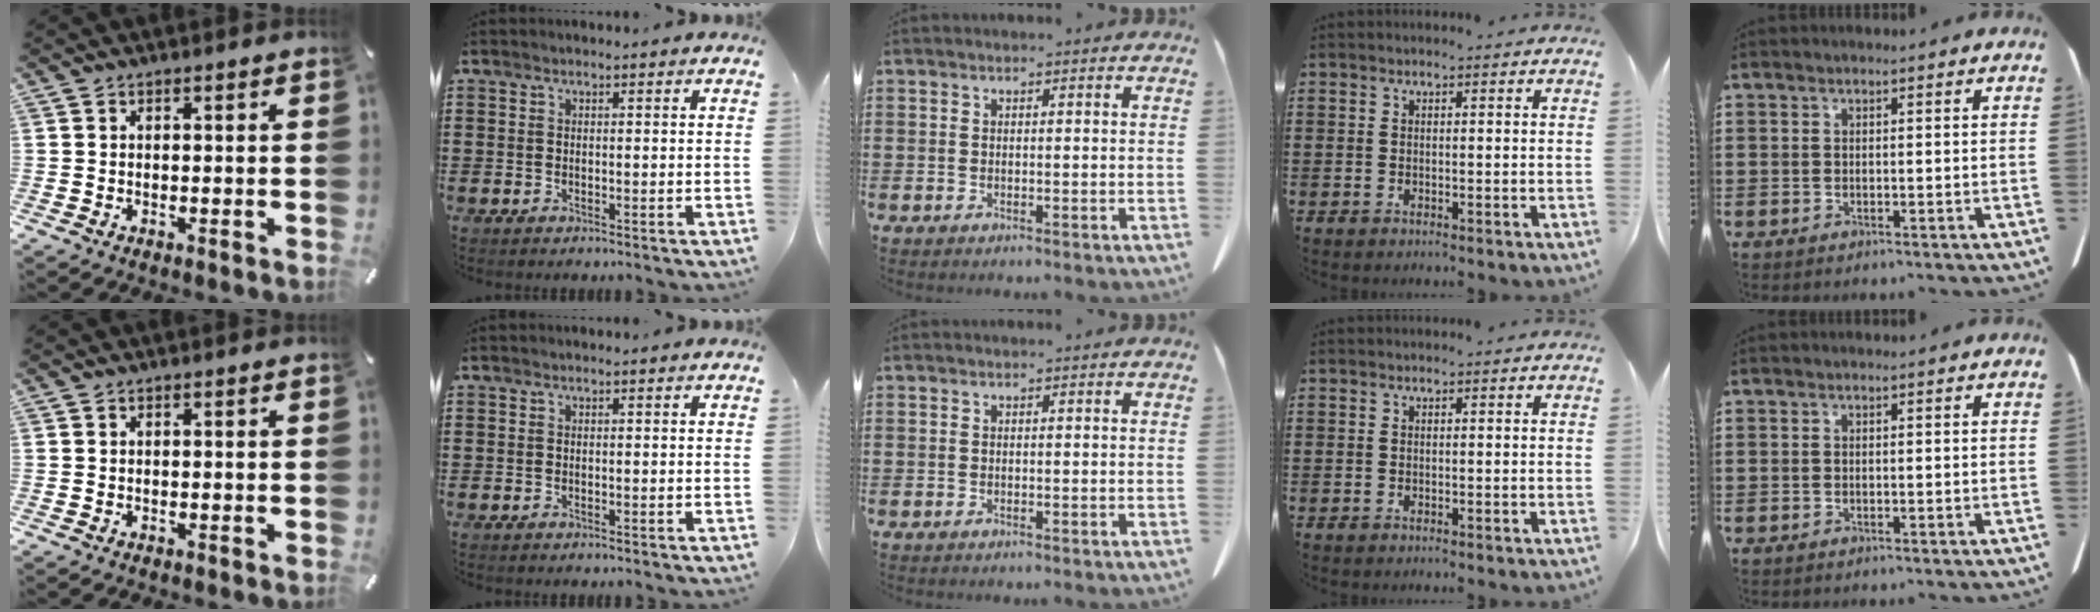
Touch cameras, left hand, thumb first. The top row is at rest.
{}